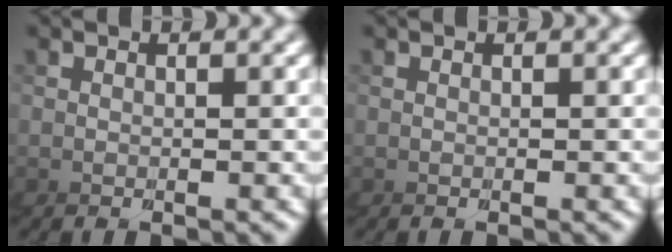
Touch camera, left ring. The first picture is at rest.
{"total": 0.0}